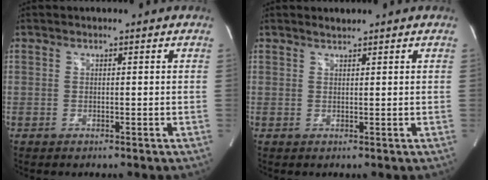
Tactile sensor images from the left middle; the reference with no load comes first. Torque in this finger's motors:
{"motor_torque": [0.13, 0.03, -0.09, 0.01]}